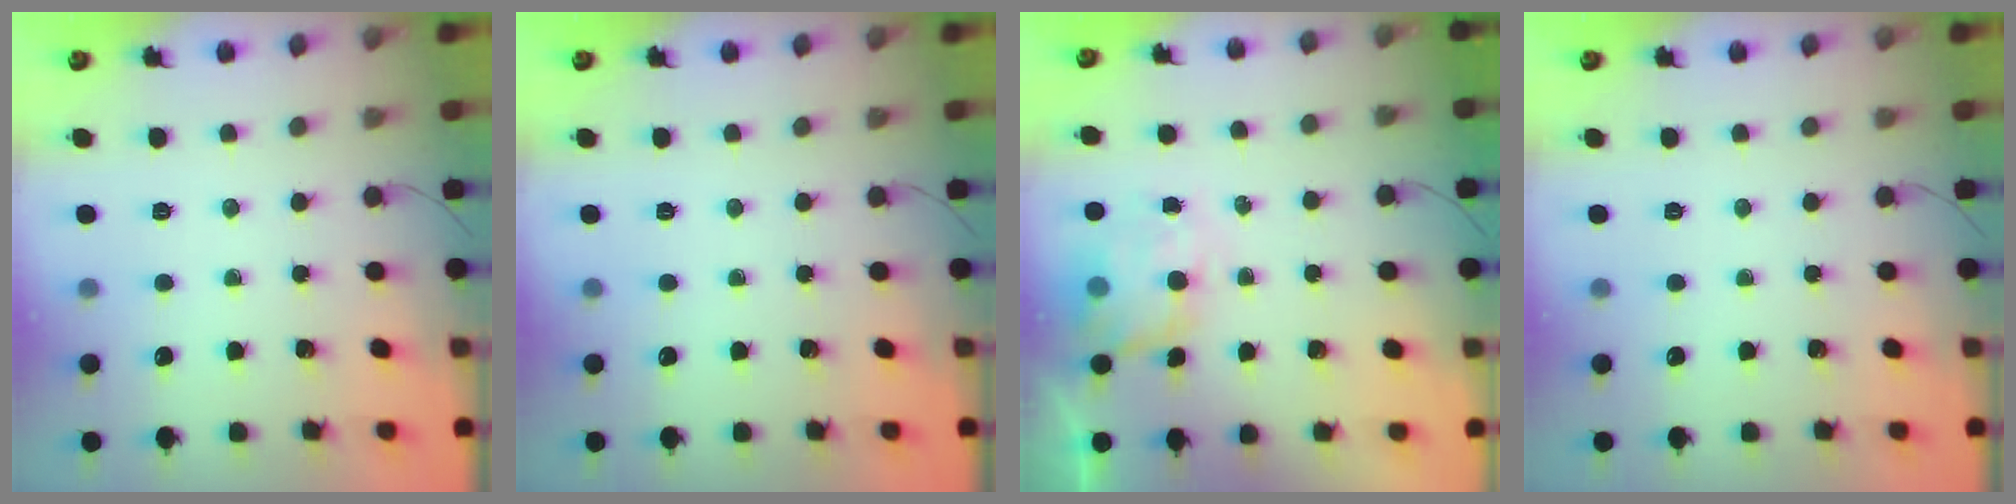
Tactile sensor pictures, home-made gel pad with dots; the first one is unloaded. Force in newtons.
{"total": 0.0}
{"total": 5.2, "press": 5.0, "slide": 1.3}
{"total": 0.0}